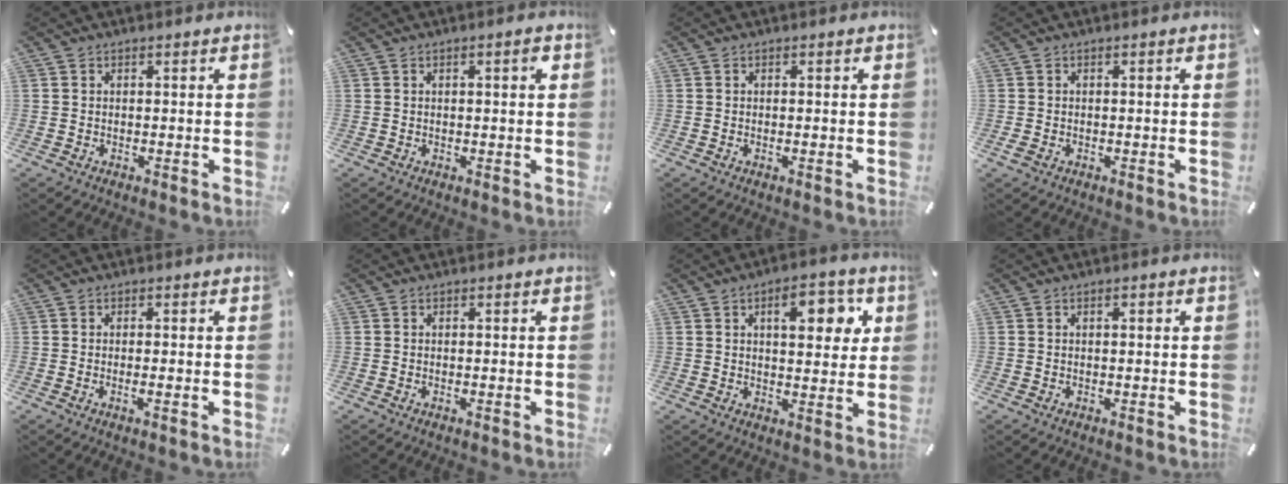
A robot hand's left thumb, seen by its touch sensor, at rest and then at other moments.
{"total": 1.6, "force": [0.4, 0.3, 1.5], "torque": [-0.029, 0.005, 0.005]}
{"total": 0.5, "force": [0.0, 0.0, 0.5], "torque": [-0.010, -0.001, -0.001]}
{"total": 1.0, "force": [-0.5, 0.7, 0.6], "torque": [-0.016, -0.001, -0.011]}
{"total": 1.6, "force": [-0.3, 0.1, 1.5], "torque": [-0.026, -0.003, -0.005]}
{"total": 0.0}
{"total": 10.0, "force": [3.9, 5.1, 7.6], "torque": [-0.093, -0.008, 0.057]}
{"total": 0.9, "force": [0.2, 0.4, 0.7], "torque": [-0.015, 0.005, 0.002]}